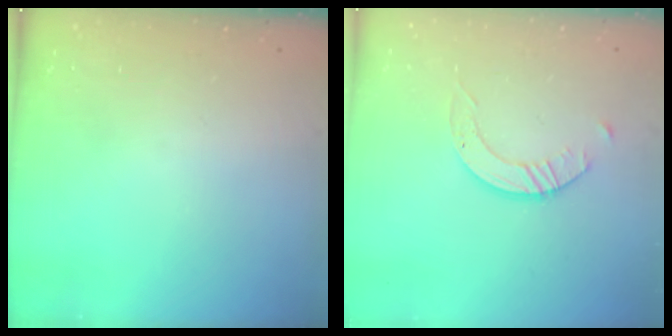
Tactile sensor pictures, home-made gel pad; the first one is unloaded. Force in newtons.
{"total": 2.9, "press": 2.9, "slide": 0.3}